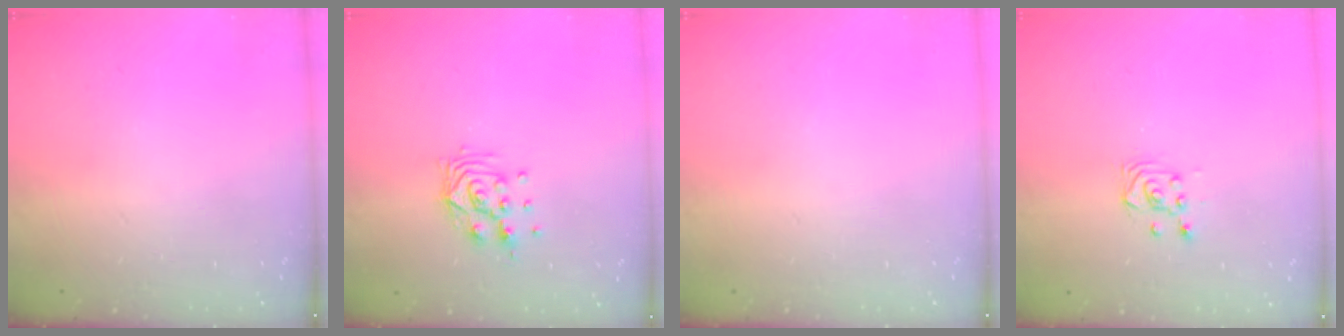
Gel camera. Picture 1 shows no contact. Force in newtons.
{"total": 9.5, "press": 9.5, "slide": 0.7}
{"total": 0.0}
{"total": 3.5, "press": 3.4, "slide": 0.8}